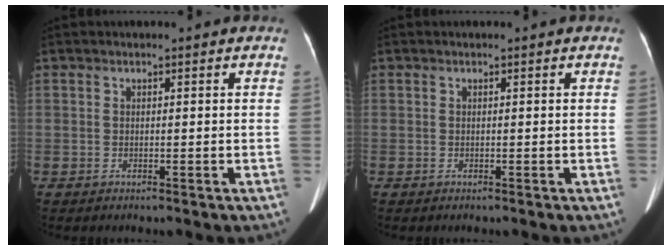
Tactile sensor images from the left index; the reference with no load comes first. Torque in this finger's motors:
{"motor_torque": [-0.02, -0.01, 0.06, 0.00]}